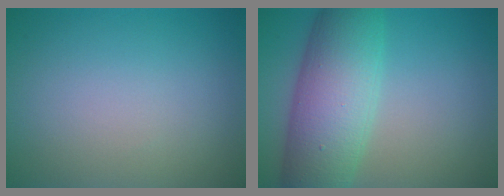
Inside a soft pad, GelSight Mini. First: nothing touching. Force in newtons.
{"total": 8.9, "press": 8.9, "slide": 0.3}